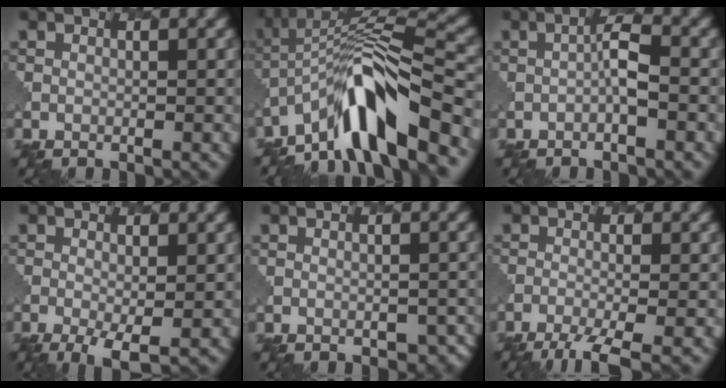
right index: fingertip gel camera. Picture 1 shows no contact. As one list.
[{"total": 9.1, "force": [-5.9, 2.1, 6.6], "torque": [-0.106, 0.015, -0.109]}, {"total": 1.7, "force": [-0.5, 0.2, 1.6], "torque": [-0.030, 0.008, -0.011]}, {"total": 2.9, "force": [-0.8, 0.9, 2.6], "torque": [-0.053, -0.011, -0.013]}, {"total": 2.4, "force": [-1.4, 1.3, 1.3], "torque": [-0.018, -0.007, -0.006]}, {"total": 4.0, "force": [-2.7, 0.7, 2.8], "torque": [-0.044, -0.006, -0.056]}]